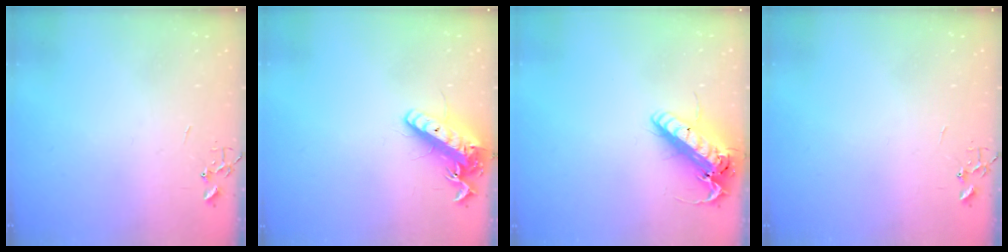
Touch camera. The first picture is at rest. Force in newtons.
{"total": 16.0, "press": 15.7, "slide": 3.1}
{"total": 18.3, "press": 18.0, "slide": 3.3}
{"total": 0.0}